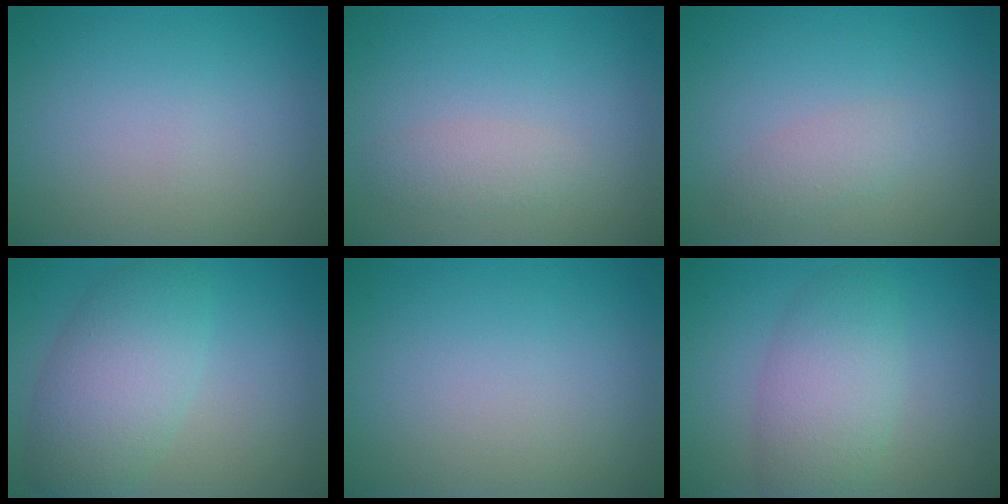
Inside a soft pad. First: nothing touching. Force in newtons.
{"total": 1.5, "press": 1.5, "slide": 0.1}
{"total": 1.6, "press": 1.6, "slide": 0.1}
{"total": 5.6, "press": 5.6, "slide": 0.2}
{"total": 0.0}
{"total": 4.9, "press": 4.9, "slide": 0.2}